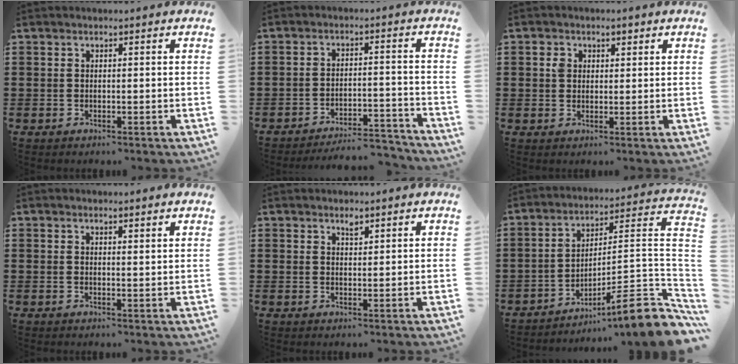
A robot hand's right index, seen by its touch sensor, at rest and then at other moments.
{"total": 5.0, "force": [-4.7, 0.4, 1.4], "torque": [-0.025, 0.000, -0.094]}
{"total": 2.2, "force": [0.8, 1.9, 1.0], "torque": [-0.027, 0.011, 0.012]}
{"total": 1.2, "force": [1.1, 0.0, 0.3], "torque": [-0.007, 0.000, 0.021]}
{"total": 1.4, "force": [1.1, 0.5, 0.7], "torque": [-0.008, -0.001, 0.019]}
{"total": 9.2, "force": [-6.1, 0.2, 6.9], "torque": [-0.090, -0.017, -0.123]}